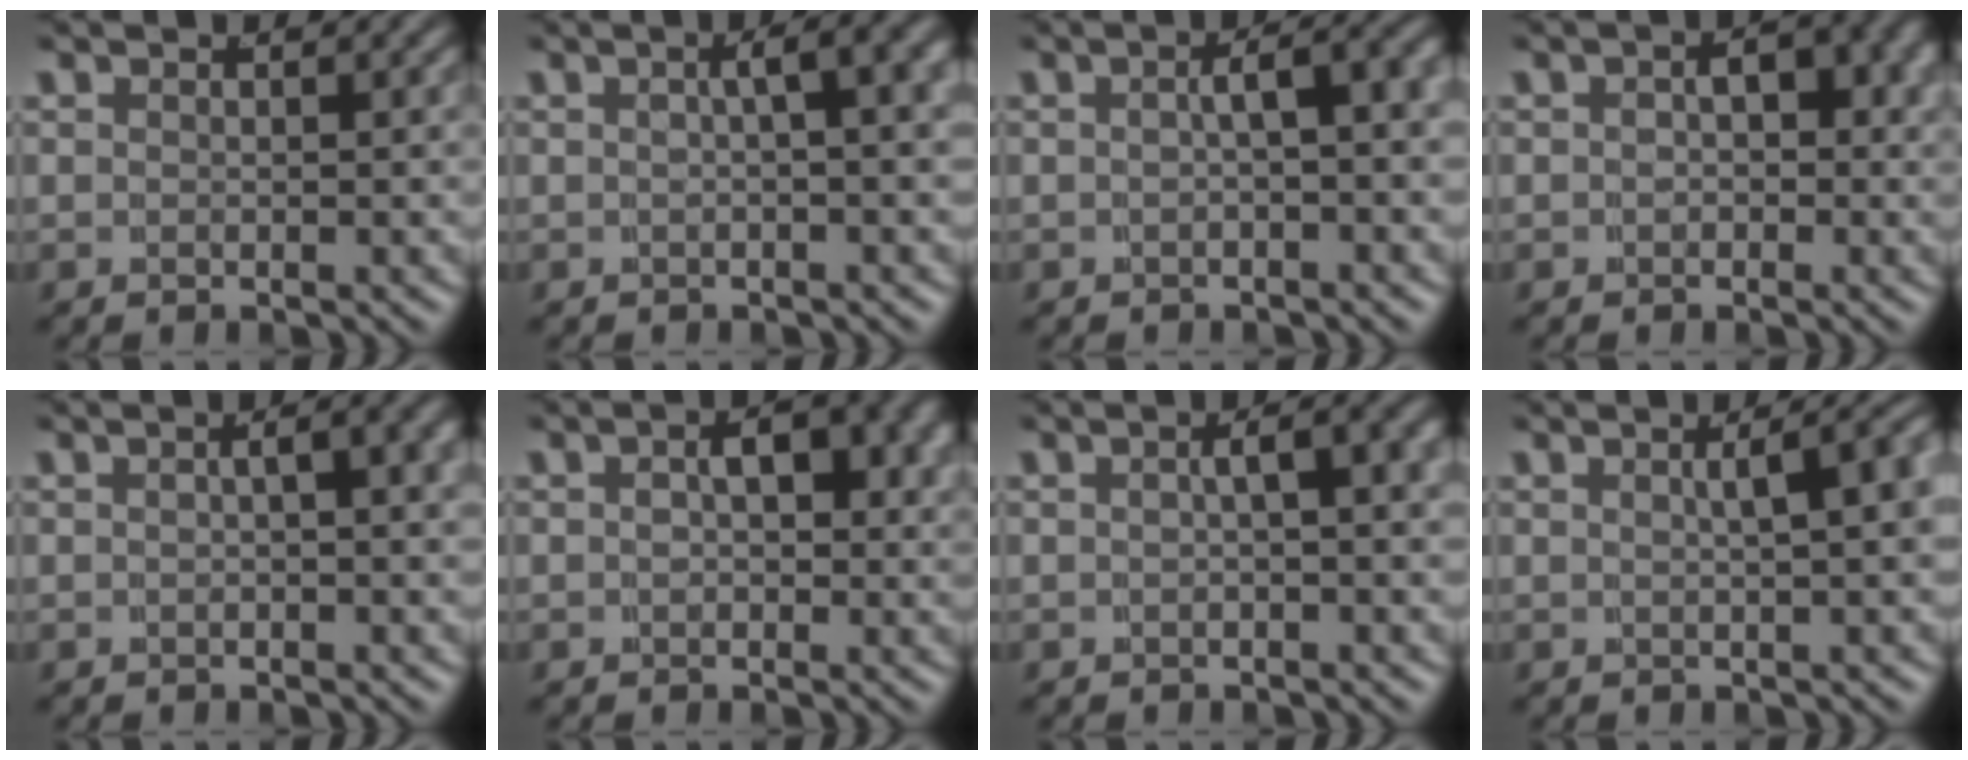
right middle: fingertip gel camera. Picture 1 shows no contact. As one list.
[{"total": 3.9, "force": [0.4, 0.7, 3.8], "torque": [-0.030, 0.021, 0.005]}, {"total": 3.7, "force": [0.0, 1.0, 3.6], "torque": [-0.039, 0.011, -0.001]}, {"total": 2.6, "force": [-0.1, 1.6, 2.0], "torque": [-0.017, -0.004, -0.001]}, {"total": 2.5, "force": [0.1, 0.5, 2.4], "torque": [-0.021, 0.010, 0.002]}, {"total": 3.6, "force": [0.3, 2.0, 3.0], "torque": [-0.032, -0.004, 0.007]}, {"total": 3.1, "force": [0.1, 0.7, 3.0], "torque": [-0.030, 0.011, 0.002]}, {"total": 4.2, "force": [0.4, 0.9, 4.0], "torque": [-0.034, 0.014, 0.006]}]